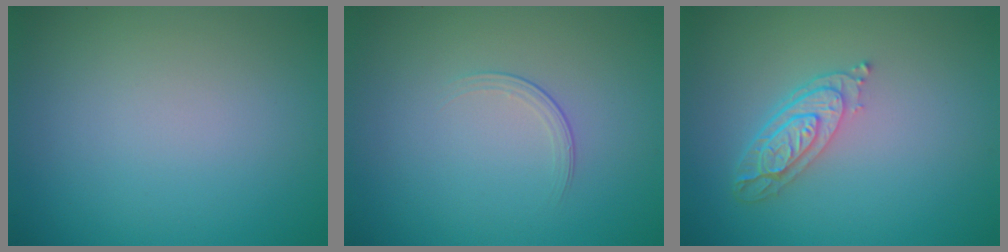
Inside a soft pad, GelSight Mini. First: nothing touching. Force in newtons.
{"total": 1.3, "press": 0.5, "slide": 1.2}
{"total": 3.9, "press": 3.0, "slide": 2.5}